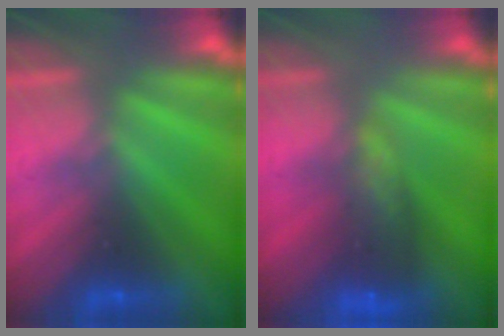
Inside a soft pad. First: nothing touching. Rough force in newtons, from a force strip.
{"total": 8.3}